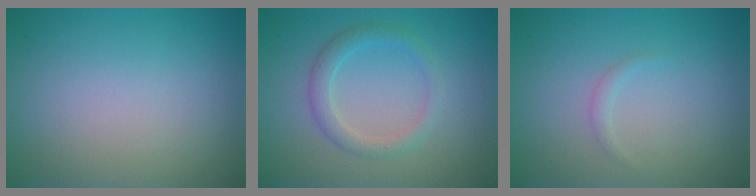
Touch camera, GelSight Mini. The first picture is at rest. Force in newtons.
{"total": 2.2, "press": 2.2, "slide": 0.1}
{"total": 0.7, "press": 0.7, "slide": 0.0}